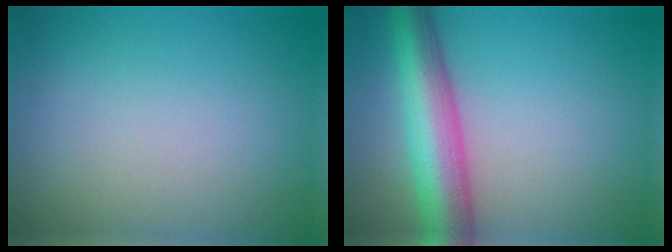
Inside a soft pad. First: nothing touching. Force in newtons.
{"total": 7.5, "press": 7.5, "slide": 0.2}